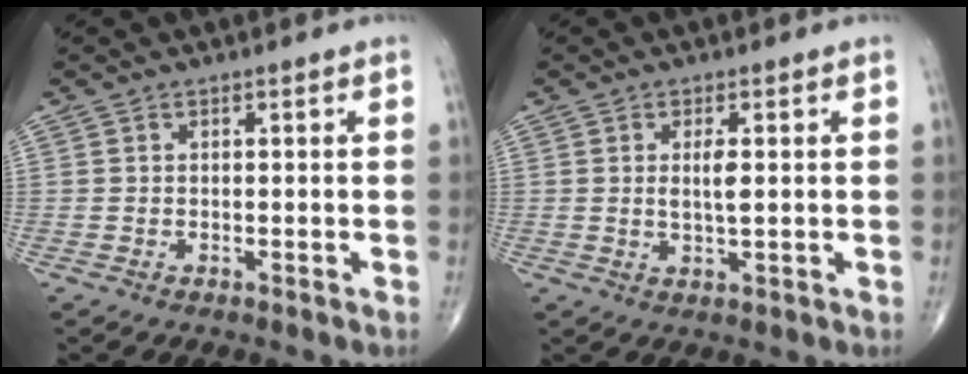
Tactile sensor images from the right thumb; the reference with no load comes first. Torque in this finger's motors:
{"motor_torque": [-0.34, -0.30, 0.04, 0.09, 0.08]}